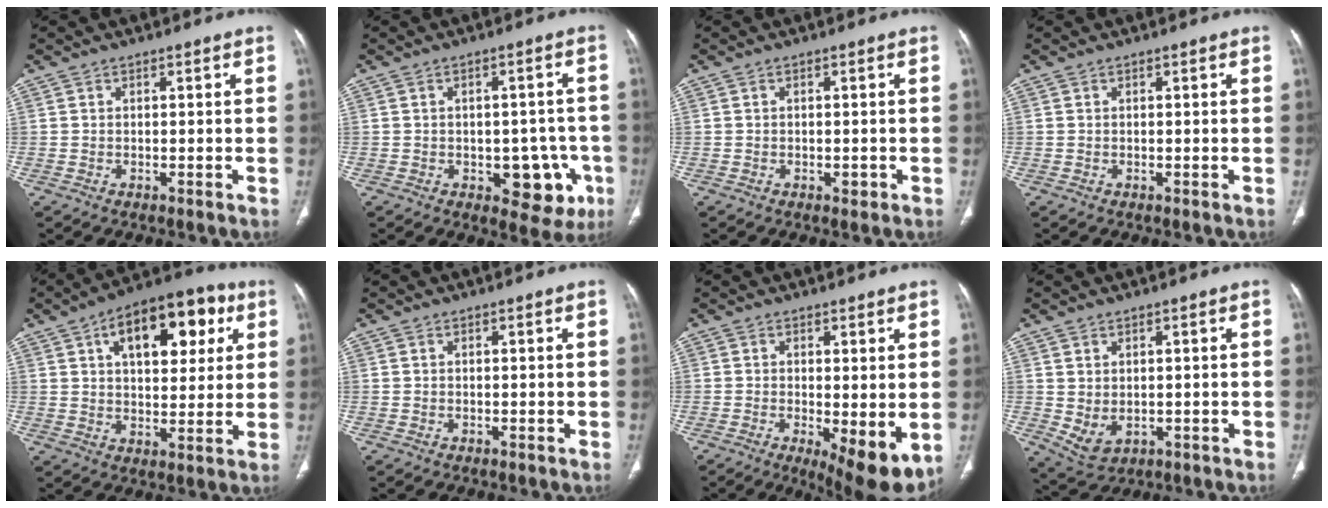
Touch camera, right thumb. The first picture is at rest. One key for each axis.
{"total": 10.2, "fx": -3.4, "fy": 6.0, "fz": 7.5, "tx": -0.049, "ty": 0.015, "tz": -0.032}
{"total": 1.2, "fx": -0.4, "fy": 0.8, "fz": 0.8, "tx": -0.009, "ty": 0.000, "tz": -0.005}
{"total": 0.0}
{"total": 18.1, "fx": 6.8, "fy": 9.6, "fz": 13.7, "tx": -0.150, "ty": 0.004, "tz": 0.097}
{"total": 0.0}
{"total": 9.2, "fx": -1.6, "fy": 3.0, "fz": 8.5, "tx": -0.125, "ty": -0.026, "tz": -0.017}
{"total": 4.6, "fx": 0.0, "fy": 3.2, "fz": 3.3, "tx": -0.060, "ty": -0.005, "tz": 0.021}